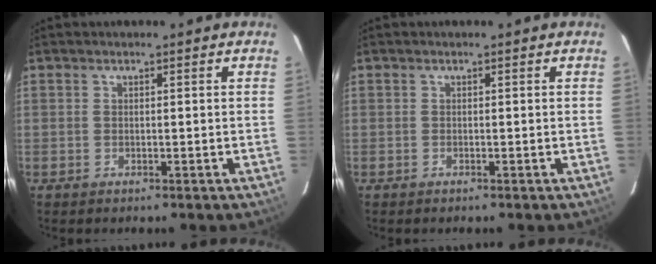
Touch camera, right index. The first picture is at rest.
{"total": 0.0}